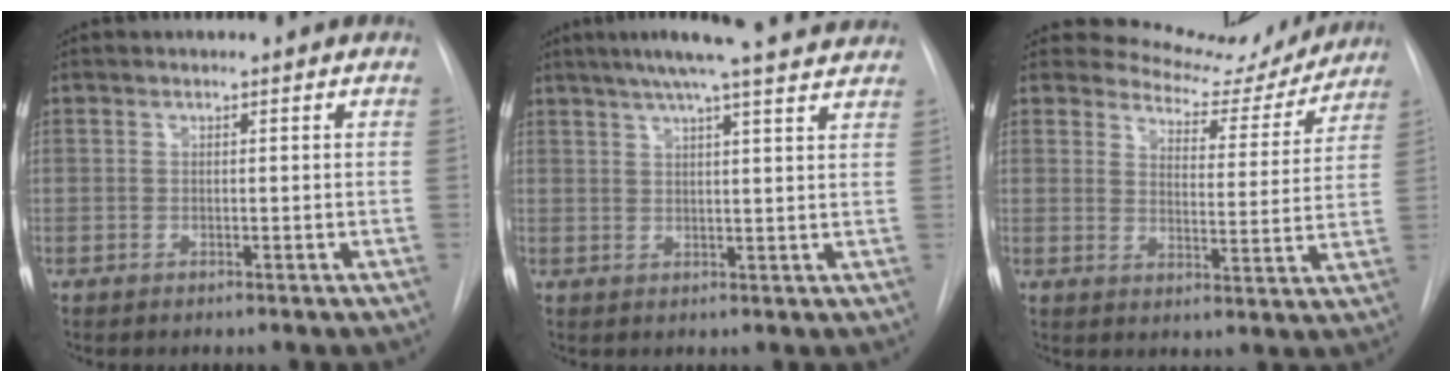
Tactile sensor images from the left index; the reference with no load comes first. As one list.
[{"total": 15.0, "force": [13.6, 0.1, 6.5], "torque": [-0.103, 0.009, 0.170]}, {"total": 11.1, "force": [10.7, 3.0, 0.6], "torque": [0.001, -0.021, 0.128]}]